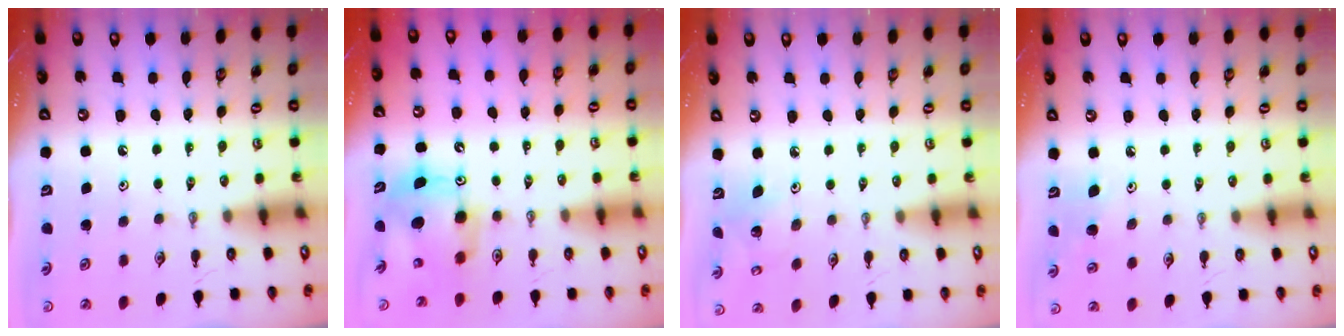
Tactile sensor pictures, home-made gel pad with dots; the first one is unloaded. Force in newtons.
{"total": 9.4, "press": 9.4, "slide": 0.8}
{"total": 3.4, "press": 3.4, "slide": 0.2}
{"total": 6.8, "press": 6.6, "slide": 1.8}